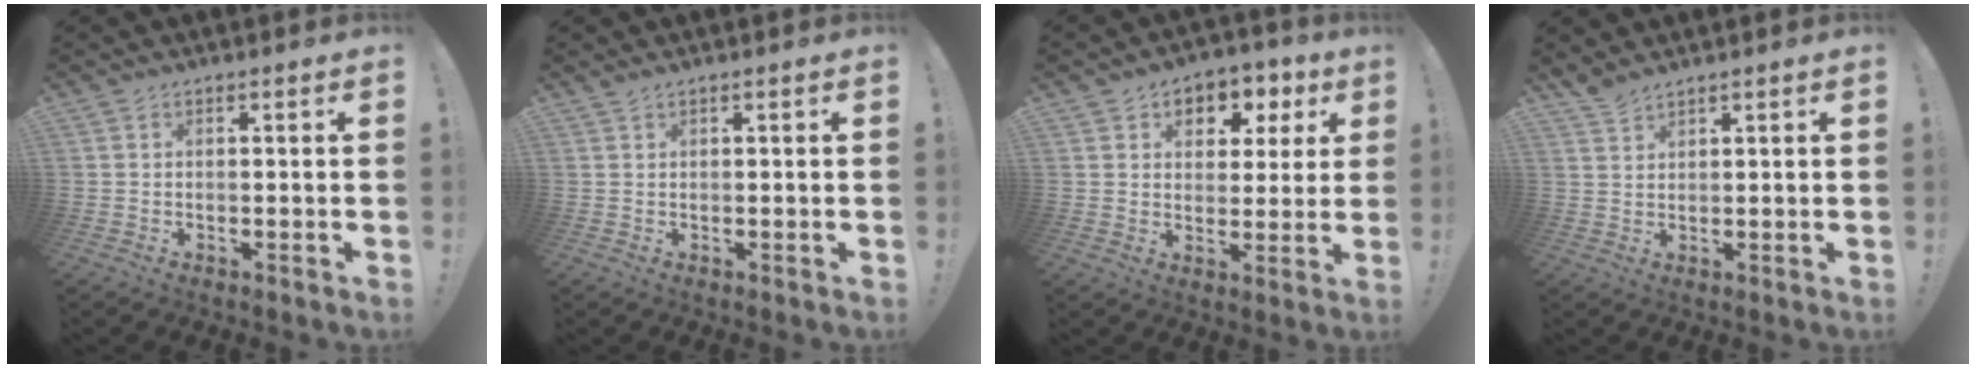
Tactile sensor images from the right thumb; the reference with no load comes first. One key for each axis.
{"total": 0.7, "fx": 0.7, "fy": 0.1, "fz": 0.3, "tx": -0.010, "ty": 0.004, "tz": 0.013}
{"total": 6.6, "fx": 2.2, "fy": 5.6, "fz": 2.6, "tx": -0.021, "ty": -0.016, "tz": 0.040}
{"total": 3.1, "fx": 2.9, "fy": 0.6, "fz": 1.0, "tx": -0.019, "ty": -0.017, "tz": 0.054}